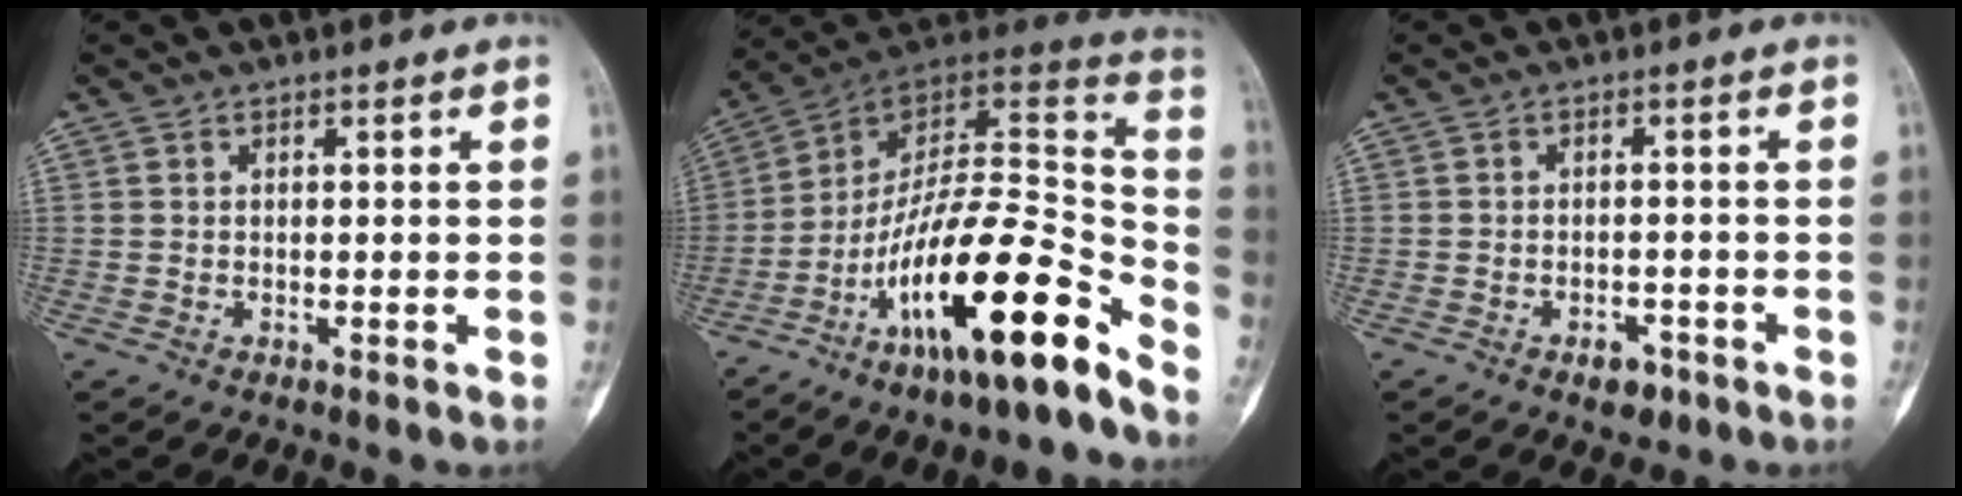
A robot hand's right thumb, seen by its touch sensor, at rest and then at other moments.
{"total": 22.8, "force": [-14.1, 5.4, 17.1], "torque": [-0.250, 0.099, -0.235]}
{"total": 3.1, "force": [-1.8, 1.9, 1.6], "torque": [-0.008, 0.010, -0.023]}